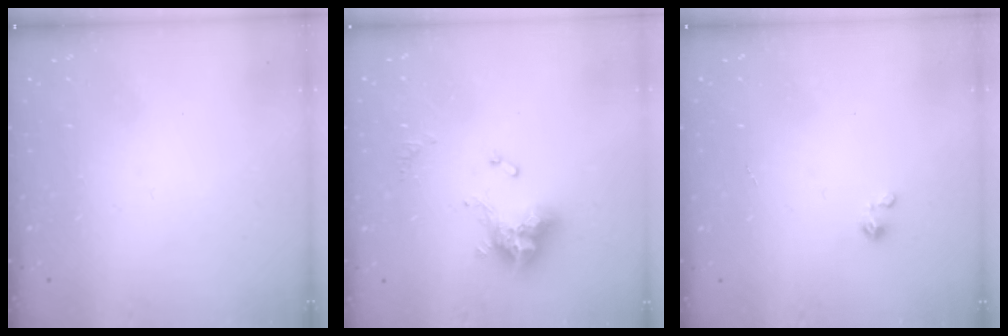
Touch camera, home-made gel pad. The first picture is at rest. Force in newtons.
{"total": 11.3, "press": 11.3, "slide": 1.0}
{"total": 1.6, "press": 1.6, "slide": 0.2}